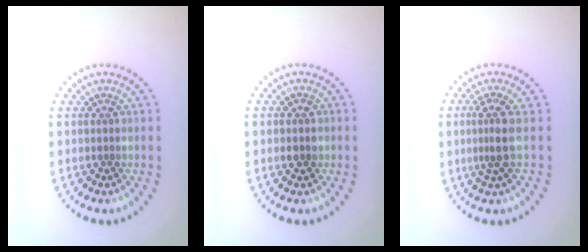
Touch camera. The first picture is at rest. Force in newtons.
{"total": 1.3, "press": 1.3, "slide": 0.1}
{"total": 2.6, "press": 1.9, "slide": 1.8}